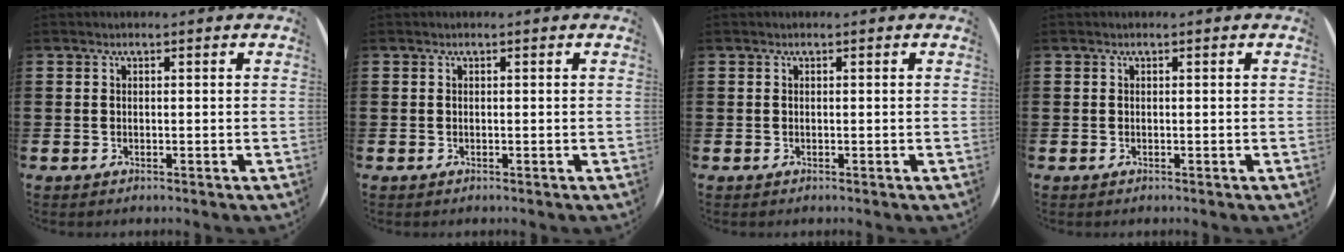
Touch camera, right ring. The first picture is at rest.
{"total": 0.0}
{"total": 0.0}
{"total": 0.0}